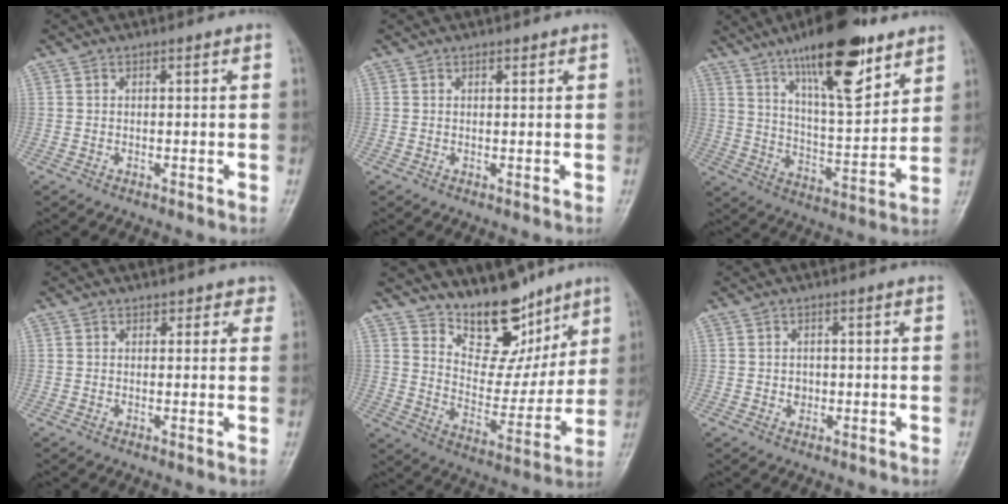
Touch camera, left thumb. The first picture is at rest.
{"total": 0.9, "force": [0.6, 0.5, 0.4], "torque": [-0.004, -0.004, 0.008]}
{"total": 19.6, "force": [12.2, 6.0, 14.1], "torque": [-0.193, -0.058, 0.205]}
{"total": 2.2, "force": [1.6, 1.5, 0.2], "torque": [0.028, -0.006, 0.009]}
{"total": 14.7, "force": [10.8, 7.7, 6.3], "torque": [-0.043, -0.071, 0.188]}
{"total": 1.6, "force": [-0.1, 1.4, 0.7], "torque": [-0.003, 0.003, 0.001]}